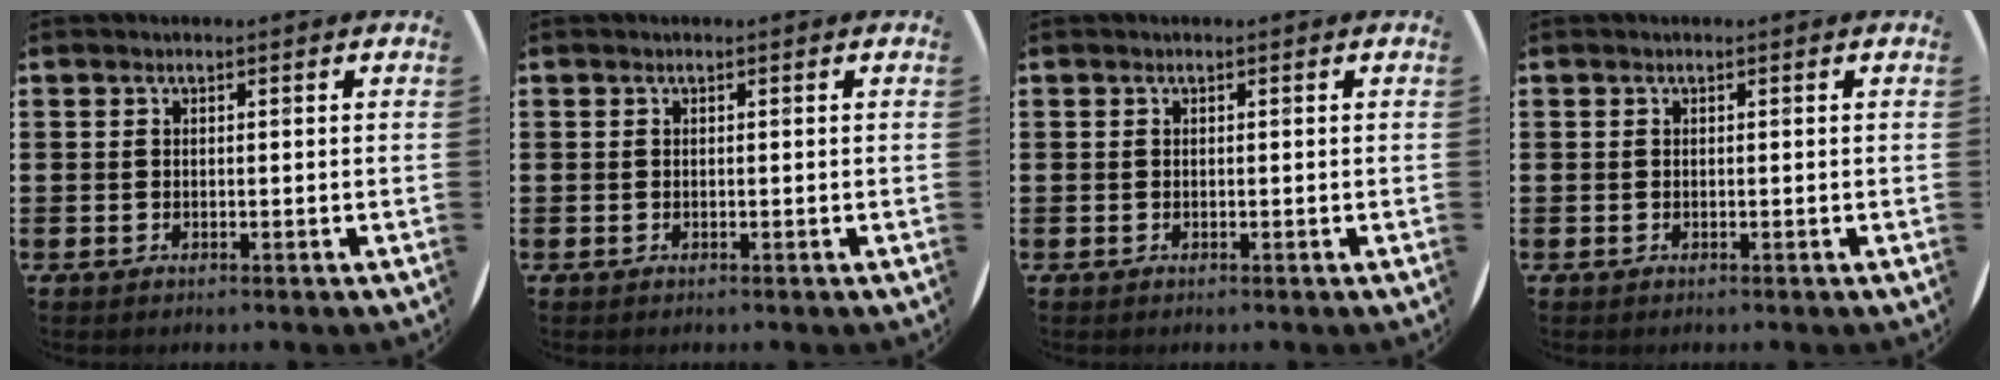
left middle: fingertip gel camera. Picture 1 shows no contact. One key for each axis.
{"total": 0.0}
{"total": 0.0}
{"total": 0.0}